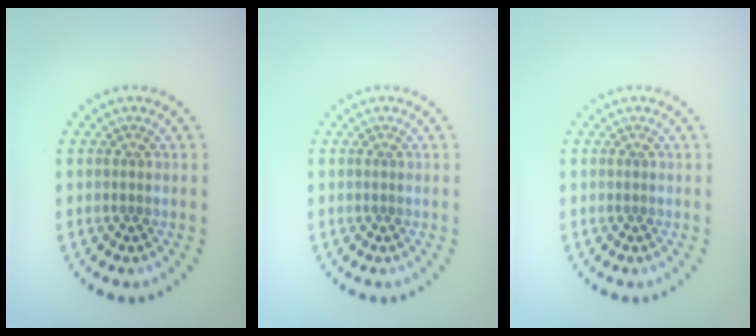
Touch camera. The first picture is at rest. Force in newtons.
{"total": 0.0}
{"total": 0.0}